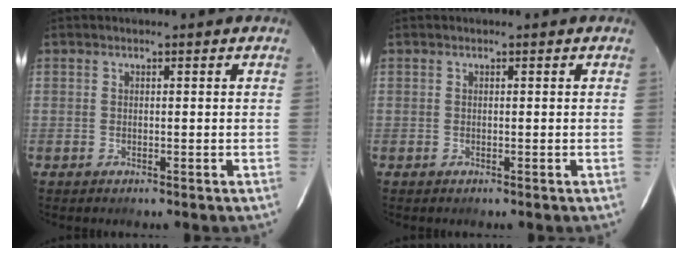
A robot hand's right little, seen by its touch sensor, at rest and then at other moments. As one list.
[{"total": 0.0}]